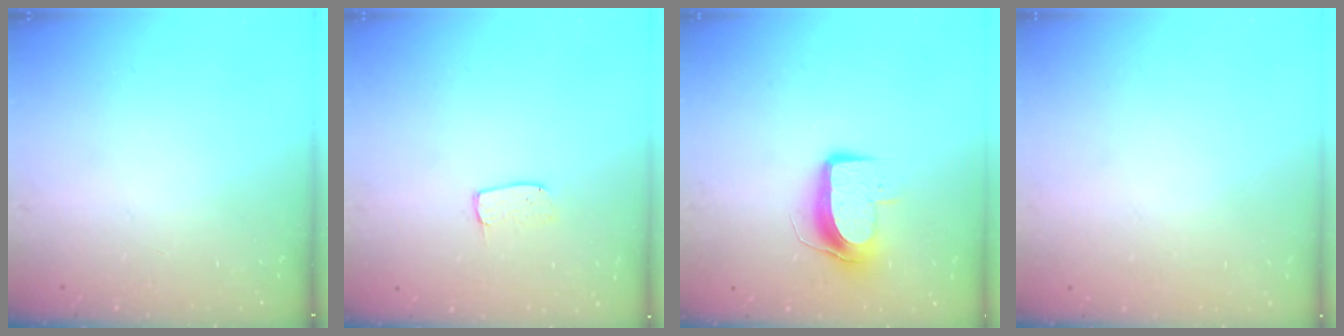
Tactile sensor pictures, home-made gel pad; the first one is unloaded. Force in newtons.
{"total": 4.0, "press": 4.0, "slide": 0.3}
{"total": 9.2, "press": 9.2, "slide": 0.7}
{"total": 0.0}